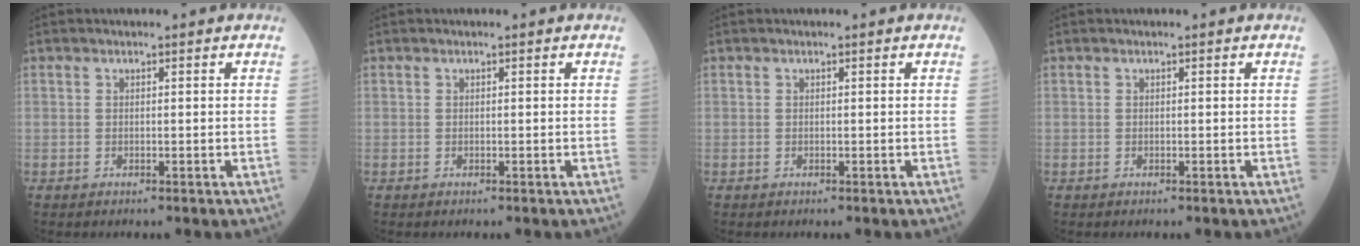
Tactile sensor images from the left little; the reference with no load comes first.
{"total": 0.0}
{"total": 0.0}
{"total": 0.0}